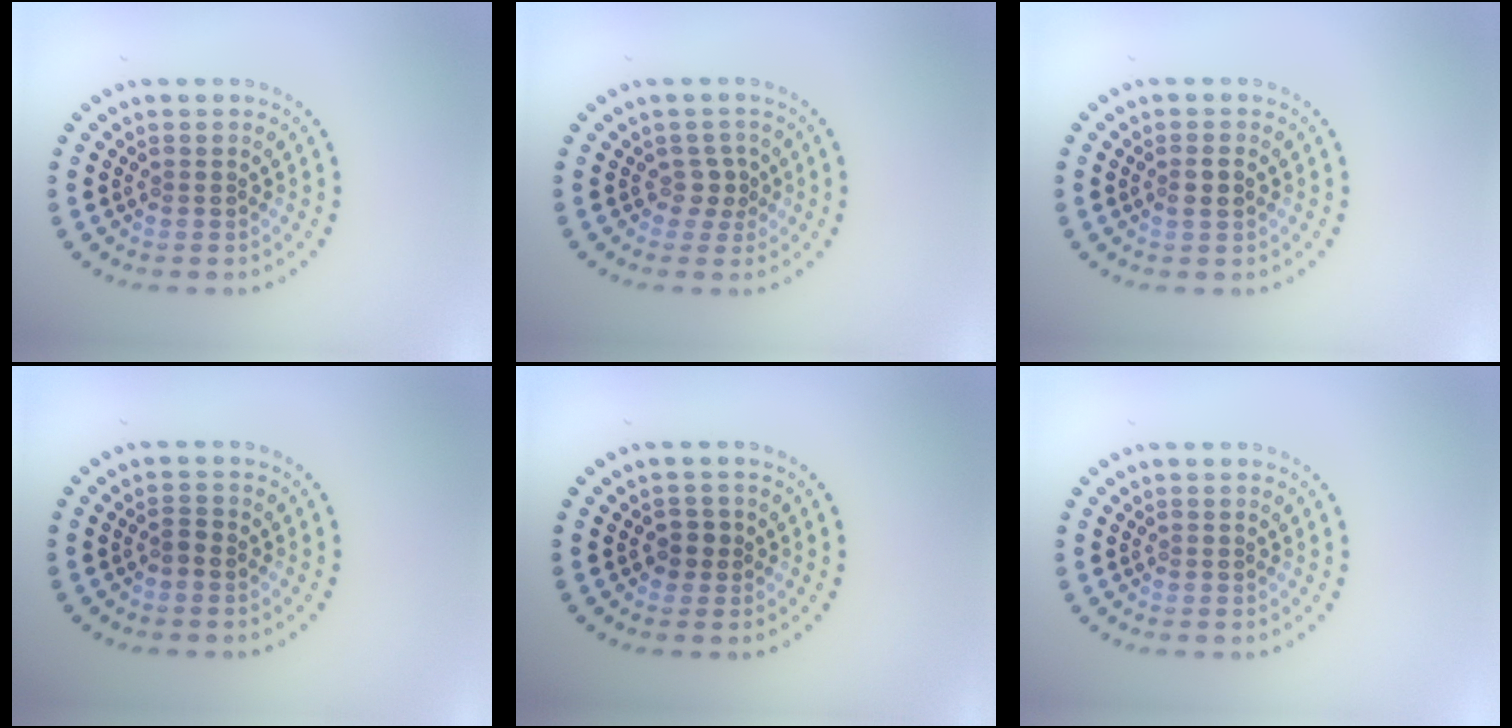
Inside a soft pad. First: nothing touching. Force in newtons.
{"total": 1.3, "press": 0.9, "slide": 0.9}
{"total": 1.2, "press": 1.1, "slide": 0.5}
{"total": 0.9, "press": 0.7, "slide": 0.5}
{"total": 1.4, "press": 1.2, "slide": 0.7}
{"total": 0.0}